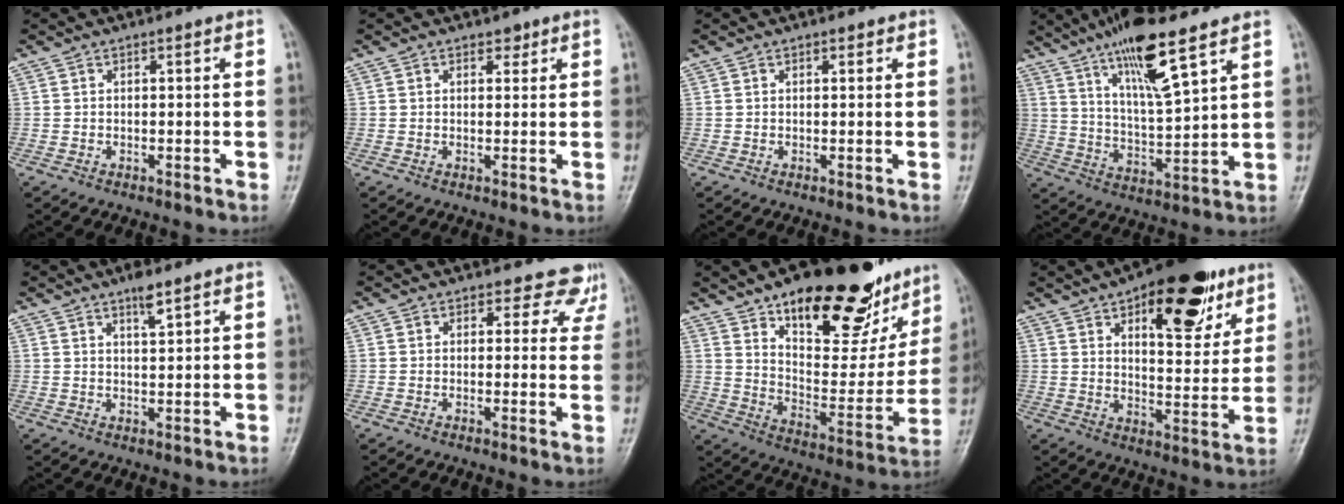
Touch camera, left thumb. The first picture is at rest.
{"total": 1.7, "force": [1.1, 1.1, 0.6], "torque": [0.007, -0.005, 0.011]}
{"total": 0.9, "force": [0.5, 0.6, 0.3], "torque": [0.003, -0.002, 0.003]}
{"total": 14.6, "force": [9.0, 2.9, 11.1], "torque": [-0.192, -0.044, 0.167]}
{"total": 3.4, "force": [2.4, 0.7, 2.4], "torque": [-0.038, -0.011, 0.041]}
{"total": 6.4, "force": [5.1, 3.7, 0.6], "torque": [0.040, -0.023, 0.037]}
{"total": 28.3, "force": [18.5, 12.1, 17.5], "torque": [-0.197, -0.071, 0.282]}
{"total": 19.6, "force": [10.6, 8.6, 14.0], "torque": [-0.145, -0.039, 0.154]}